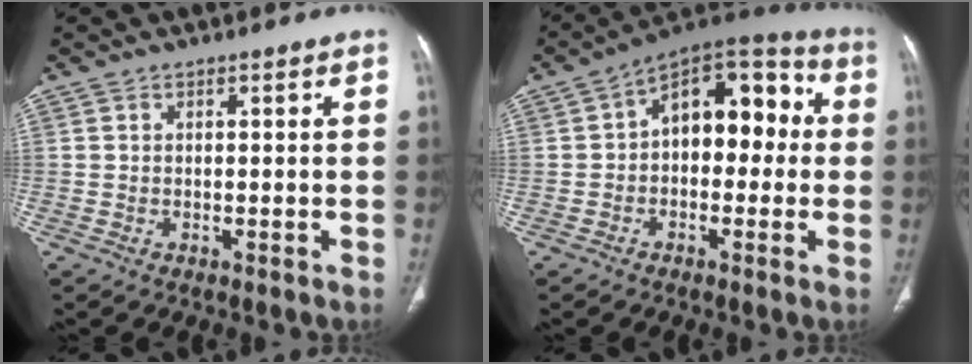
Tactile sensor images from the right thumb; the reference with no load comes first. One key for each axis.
{"total": 14.9, "fx": 1.2, "fy": 9.1, "fz": 11.8, "tx": -0.117, "ty": 0.049, "tz": 0.003}